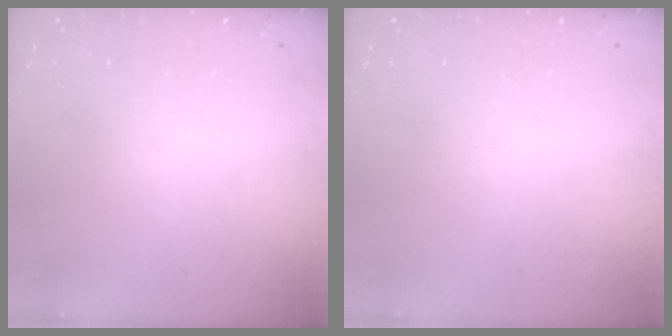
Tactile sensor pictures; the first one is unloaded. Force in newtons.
{"total": 0.0}